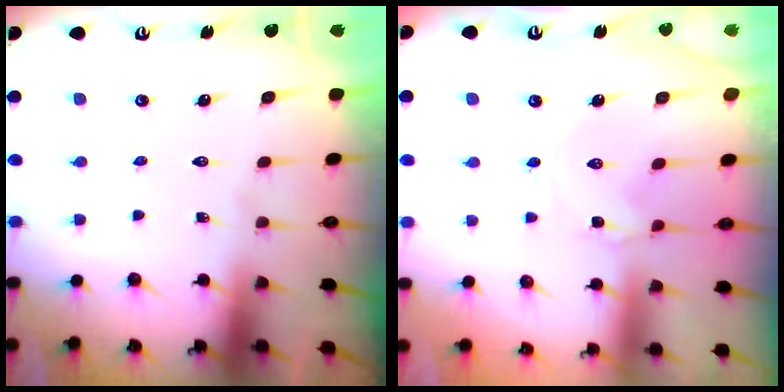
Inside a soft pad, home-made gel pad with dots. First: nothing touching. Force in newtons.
{"total": 1.1, "press": 1.1, "slide": 0.2}